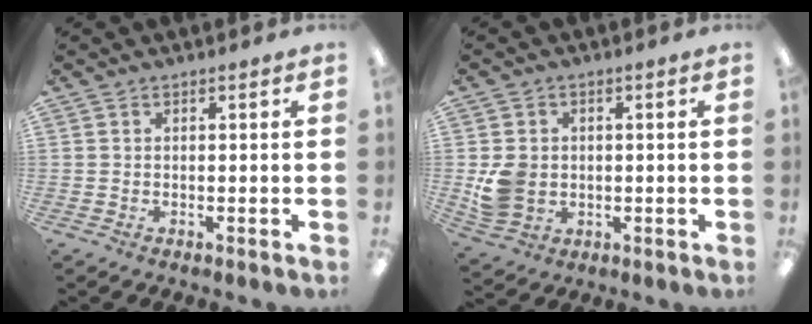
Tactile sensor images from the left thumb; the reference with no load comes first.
{"total": 7.1, "force": [-0.3, 6.2, 3.3], "torque": [-0.060, 0.010, 0.000]}